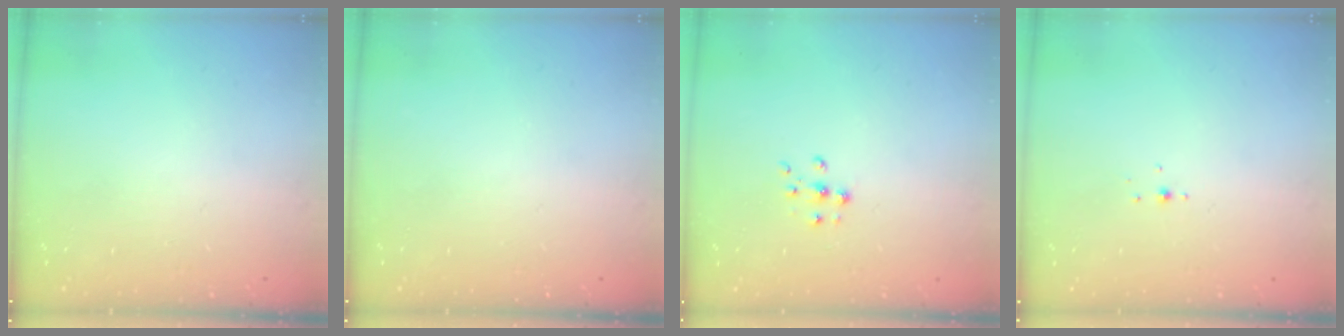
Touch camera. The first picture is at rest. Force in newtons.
{"total": 0.0}
{"total": 6.6, "press": 6.6, "slide": 0.5}
{"total": 3.0, "press": 2.9, "slide": 0.8}